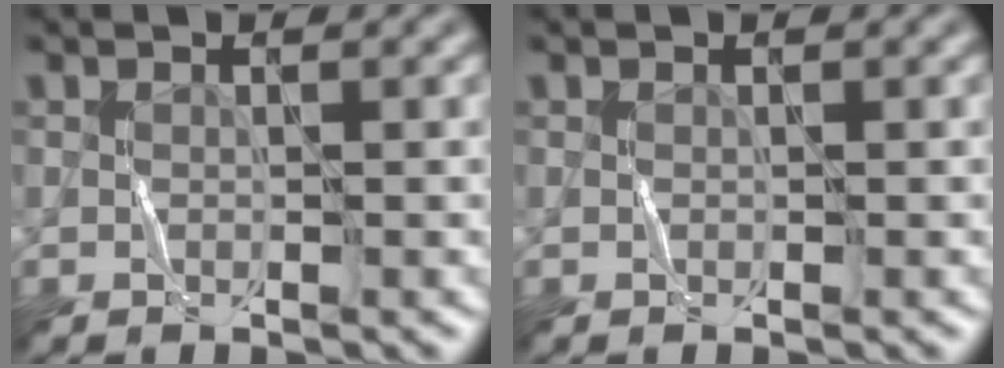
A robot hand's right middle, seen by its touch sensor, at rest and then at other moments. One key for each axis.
{"total": 0.0}